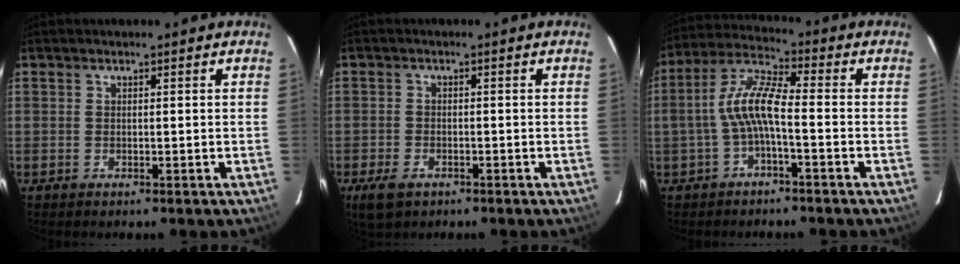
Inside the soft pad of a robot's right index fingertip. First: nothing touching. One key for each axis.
{"total": 5.1, "fx": -3.1, "fy": 2.9, "fz": 2.9, "tx": -0.071, "ty": -0.013, "tz": -0.055}
{"total": 7.7, "fx": -2.0, "fy": 1.8, "fz": 7.2, "tx": -0.168, "ty": 0.017, "tz": -0.037}